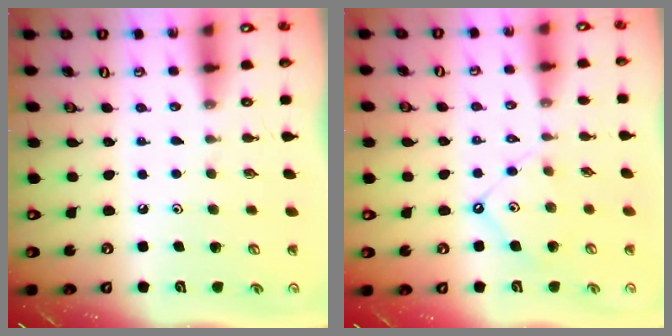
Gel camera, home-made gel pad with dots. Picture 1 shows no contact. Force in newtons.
{"total": 7.2, "press": 7.1, "slide": 0.7}